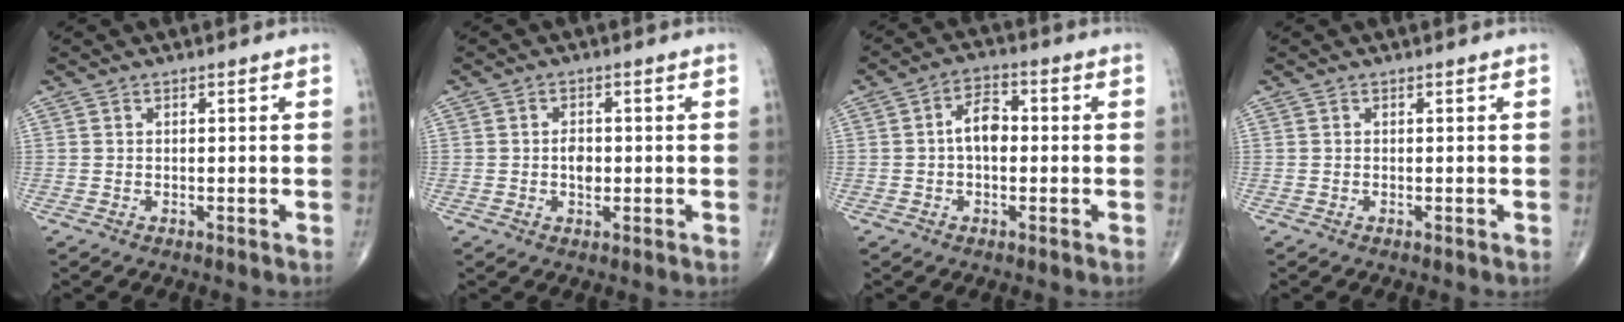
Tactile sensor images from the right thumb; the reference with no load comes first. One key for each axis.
{"total": 3.0, "fx": -0.2, "fy": 2.0, "fz": 2.2, "tx": -0.026, "ty": 0.003, "tz": -0.006}
{"total": 5.8, "fx": -0.1, "fy": 3.5, "fz": 4.7, "tx": -0.071, "ty": 0.018, "tz": -0.010}
{"total": 0.0}